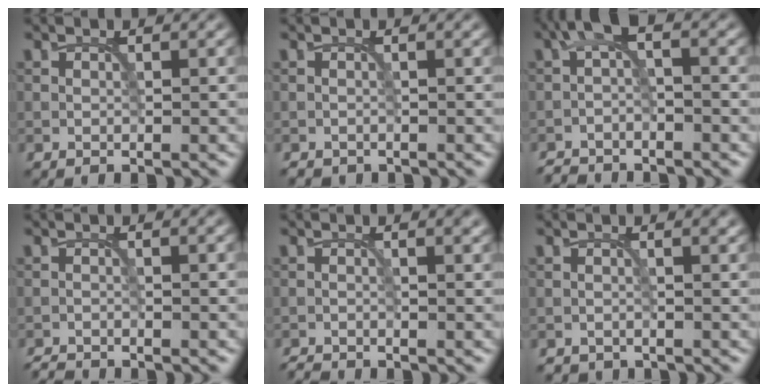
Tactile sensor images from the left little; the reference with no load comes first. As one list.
[{"total": 0.7, "force": [-0.7, 0.2, 0.0], "torque": [0.002, -0.006, -0.012]}, {"total": 3.6, "force": [-2.1, 1.3, 2.7], "torque": [-0.051, 0.003, -0.049]}, {"total": 1.5, "force": [-1.4, 0.2, 0.3], "torque": [0.000, -0.005, -0.031]}, {"total": 1.1, "force": [-0.8, 0.3, 0.7], "torque": [-0.012, -0.006, -0.019]}, {"total": 0.6, "force": [-0.5, 0.4, 0.1], "torque": [0.000, -0.006, -0.008]}]